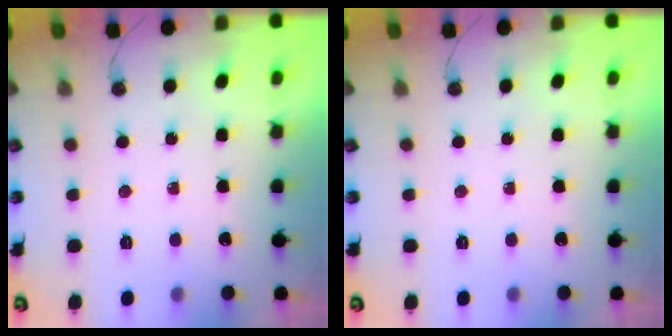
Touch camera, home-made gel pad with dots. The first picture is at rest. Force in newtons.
{"total": 0.0}